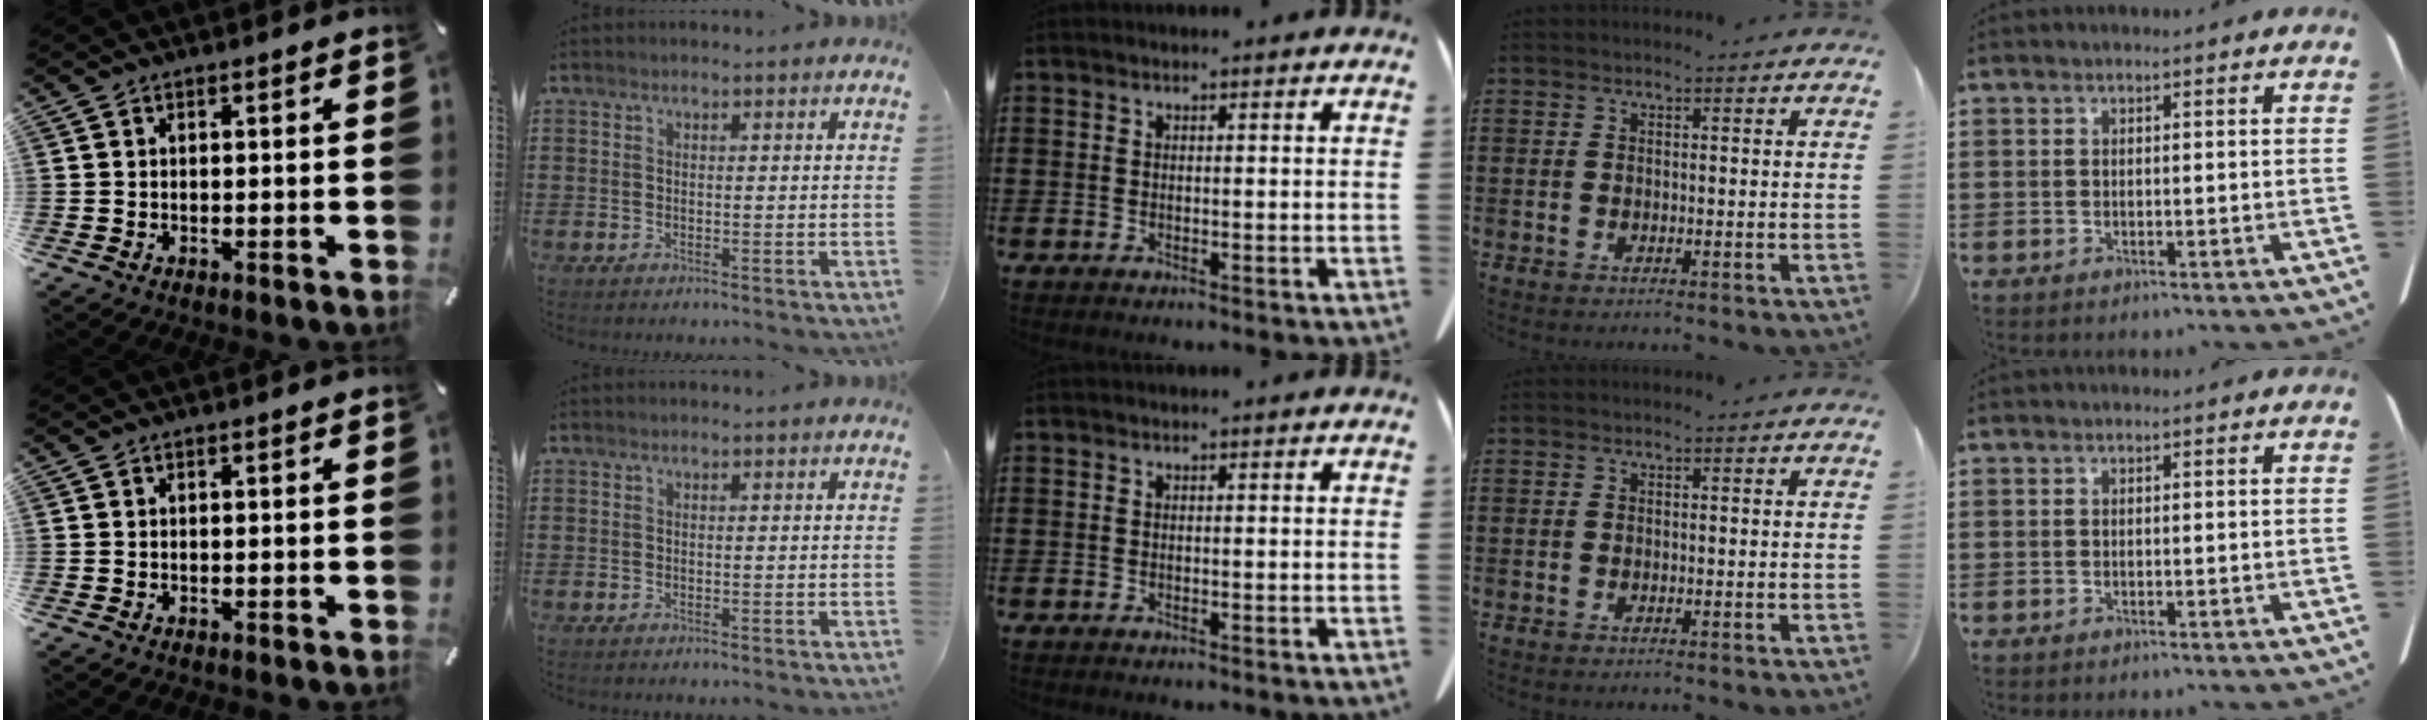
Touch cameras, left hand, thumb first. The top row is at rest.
{}